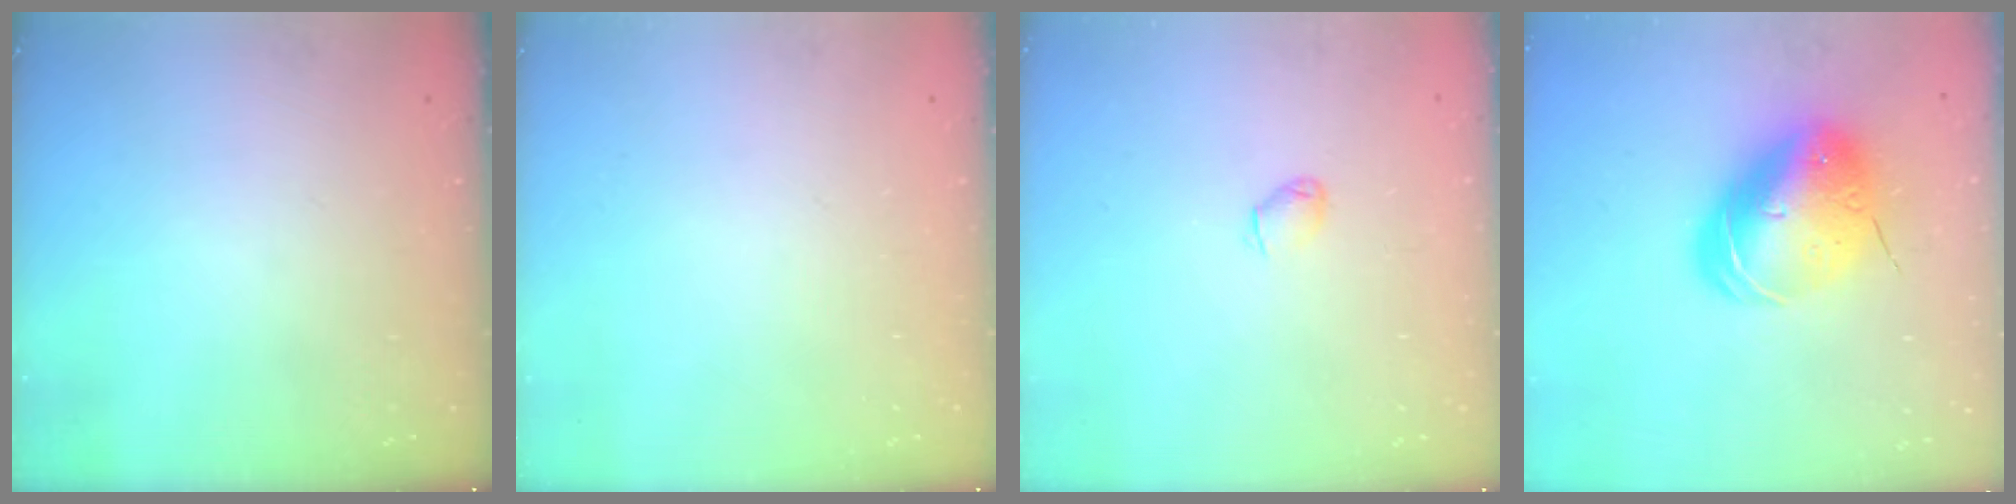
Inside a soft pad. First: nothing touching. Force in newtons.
{"total": 0.0}
{"total": 2.0, "press": 2.0, "slide": 0.4}
{"total": 17.1, "press": 16.8, "slide": 3.0}